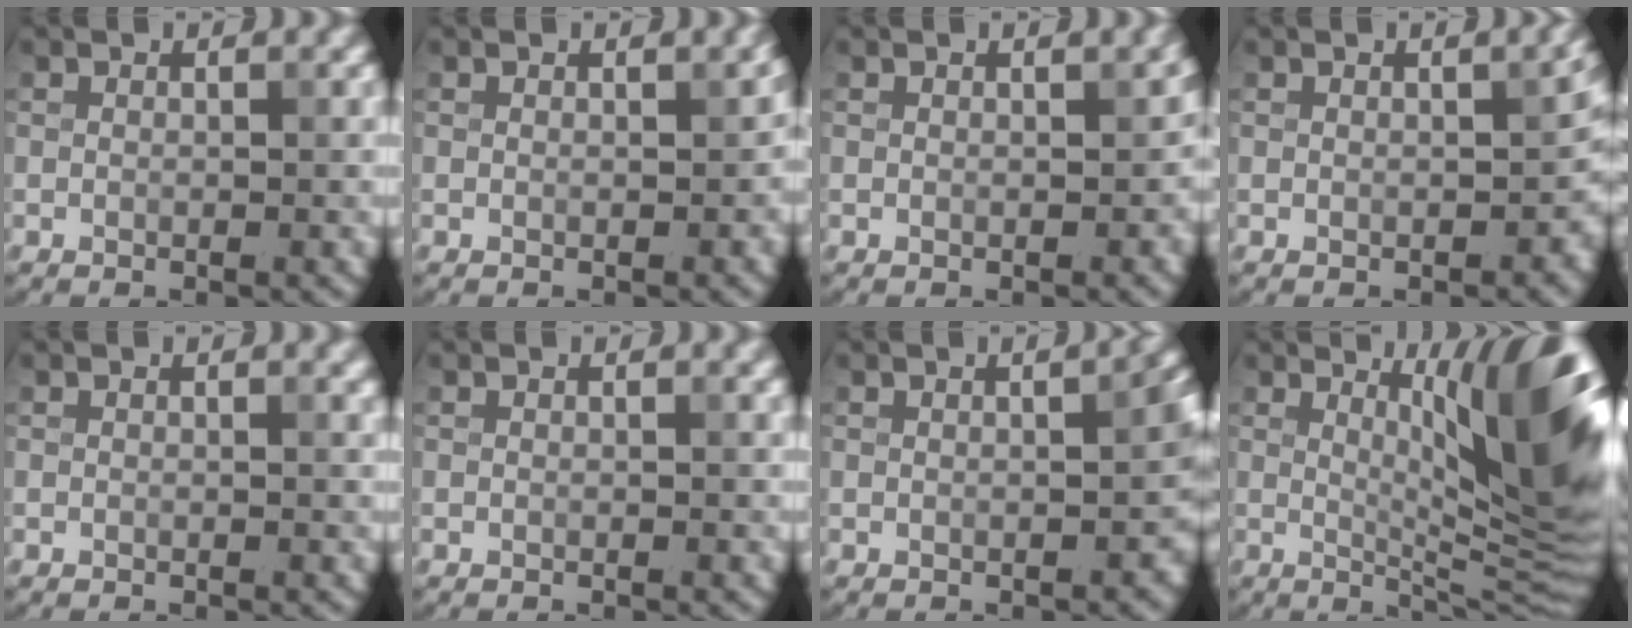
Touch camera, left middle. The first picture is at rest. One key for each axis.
{"total": 1.2, "fx": 0.2, "fy": 0.5, "fz": 1.1, "tx": -0.007, "ty": 0.007, "tz": 0.011}
{"total": 1.6, "fx": 0.3, "fy": 0.8, "fz": 1.4, "tx": -0.011, "ty": 0.006, "tz": 0.012}
{"total": 3.4, "fx": -0.1, "fy": 1.9, "fz": 2.9, "tx": -0.024, "ty": 0.006, "tz": 0.008}
{"total": 1.0, "fx": 0.6, "fy": 0.5, "fz": 0.7, "tx": 0.000, "ty": 0.004, "tz": 0.007}
{"total": 0.7, "fx": 0.4, "fy": 0.3, "fz": 0.6, "tx": -0.003, "ty": 0.003, "tz": 0.005}
{"total": 2.9, "fx": -0.1, "fy": 1.0, "fz": 2.7, "tx": -0.024, "ty": 0.012, "tz": 0.006}
{"total": 12.0, "fx": 3.1, "fy": 3.0, "fz": 11.2, "tx": -0.120, "ty": -0.001, "tz": 0.049}